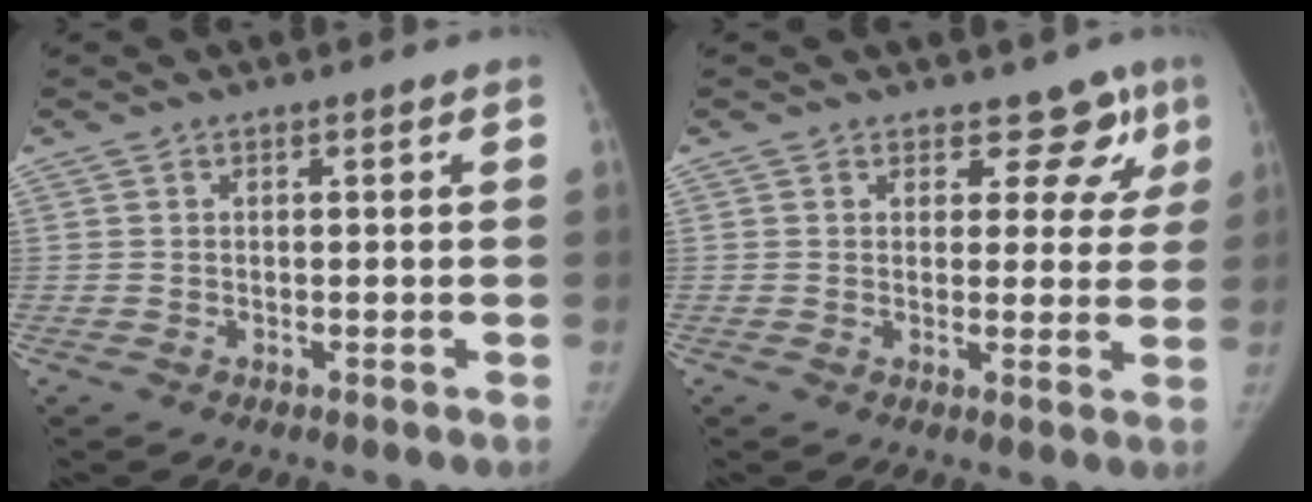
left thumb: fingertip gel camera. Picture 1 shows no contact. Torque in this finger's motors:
{"motor_torque": [-0.29, -0.08, -0.23, 0.00, -0.04]}